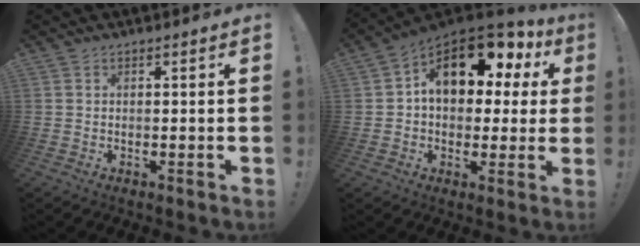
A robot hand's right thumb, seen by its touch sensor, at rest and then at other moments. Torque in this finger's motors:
{"motor_torque": [2.50, 2.51, 0.44, -0.09, 0.13]}